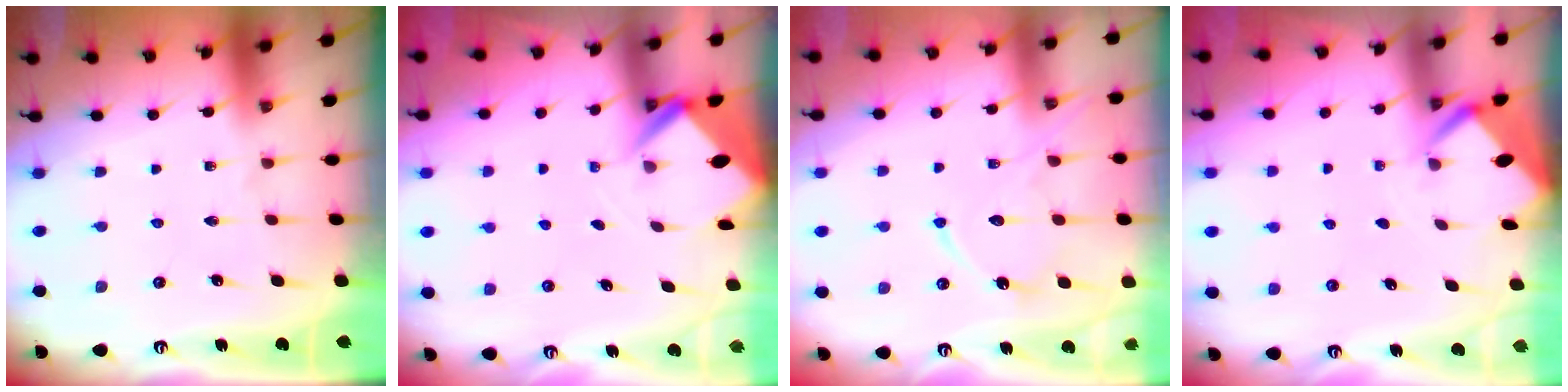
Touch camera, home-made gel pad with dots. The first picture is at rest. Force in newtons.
{"total": 2.6, "press": 2.6, "slide": 0.1}
{"total": 12.4, "press": 12.4, "slide": 1.0}
{"total": 2.9, "press": 2.9, "slide": 0.4}